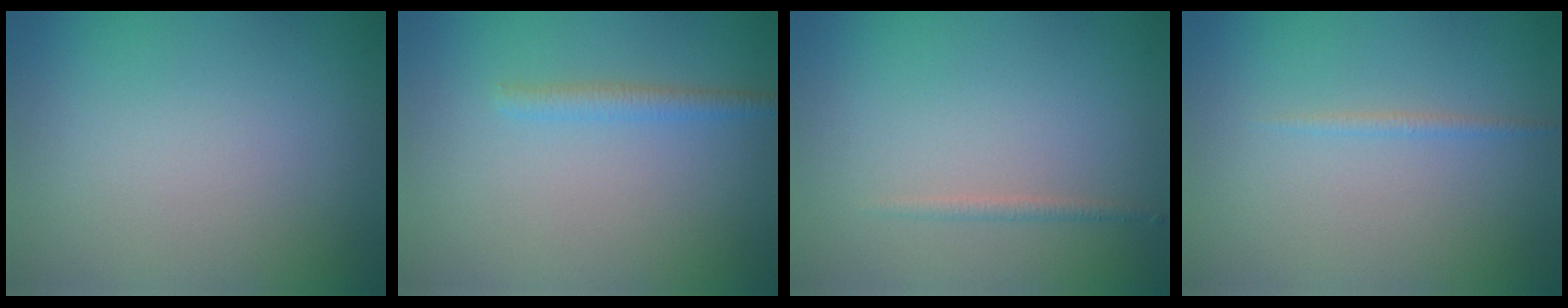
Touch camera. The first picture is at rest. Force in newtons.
{"total": 1.6, "press": 1.6, "slide": 0.0}
{"total": 0.8, "press": 0.8, "slide": 0.0}
{"total": 0.7, "press": 0.7, "slide": 0.1}